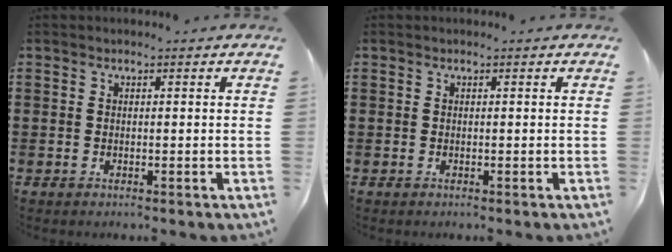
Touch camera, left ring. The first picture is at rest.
{"total": 0.0}